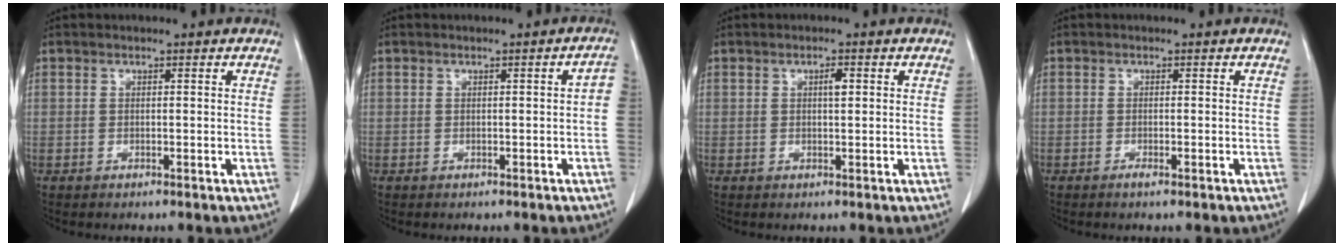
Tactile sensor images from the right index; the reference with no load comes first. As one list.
[{"total": 1.9, "force": [-0.2, 0.5, 1.8], "torque": [-0.018, 0.011, -0.001]}, {"total": 1.6, "force": [0.5, 0.4, 1.5], "torque": [-0.025, 0.002, 0.006]}, {"total": 1.2, "force": [-0.7, 0.1, 0.9], "torque": [-0.015, -0.001, -0.010]}]